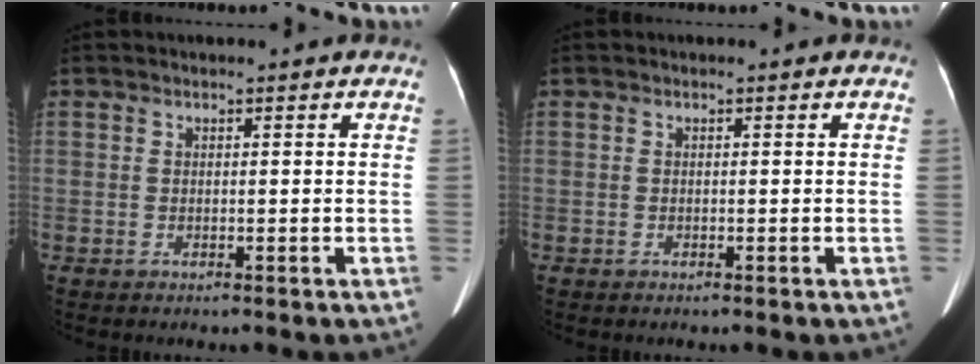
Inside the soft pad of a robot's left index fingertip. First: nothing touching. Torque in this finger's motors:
{"motor_torque": [-0.01, 0.08, 0.00, 0.00]}